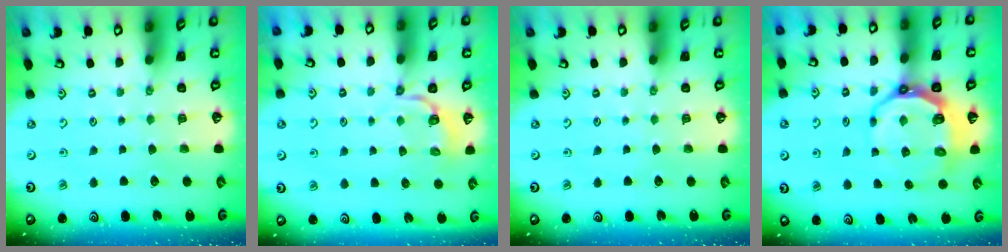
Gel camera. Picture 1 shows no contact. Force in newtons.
{"total": 3.3, "press": 2.1, "slide": 2.6}
{"total": 0.0}
{"total": 10.0, "press": 9.1, "slide": 4.2}